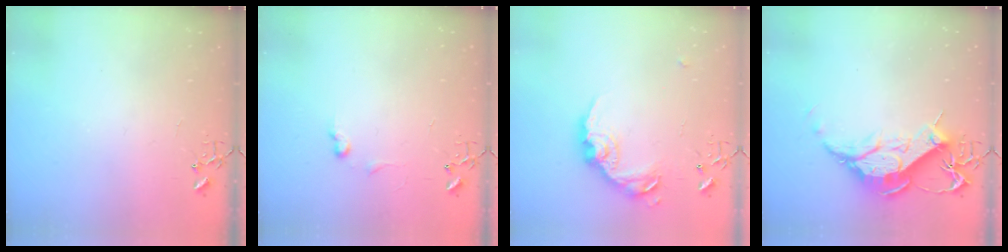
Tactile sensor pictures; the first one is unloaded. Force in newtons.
{"total": 6.6, "press": 6.5, "slide": 0.9}
{"total": 15.4, "press": 15.4, "slide": 0.9}
{"total": 15.4, "press": 15.3, "slide": 1.4}